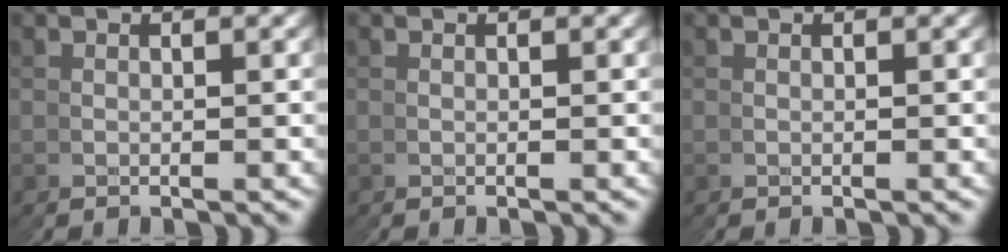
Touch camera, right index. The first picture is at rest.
{"total": 0.0}
{"total": 0.0}